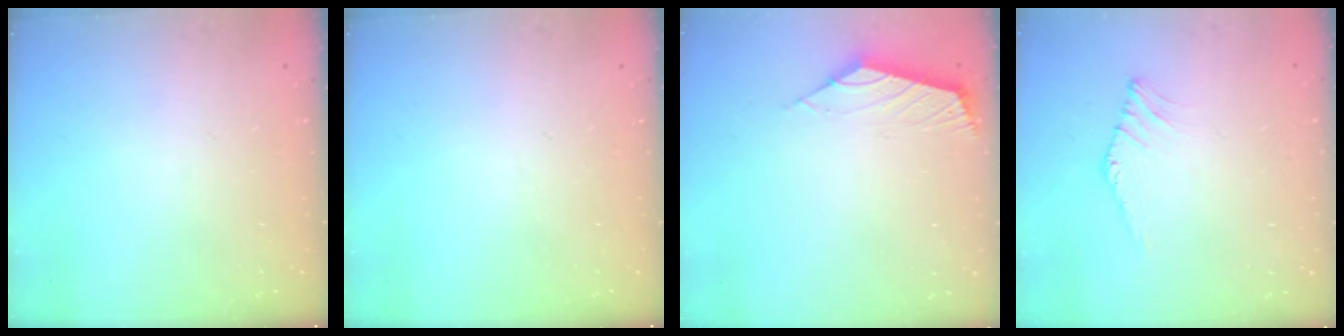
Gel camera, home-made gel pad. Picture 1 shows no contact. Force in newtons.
{"total": 0.0}
{"total": 2.5, "press": 2.5, "slide": 0.6}
{"total": 0.0}